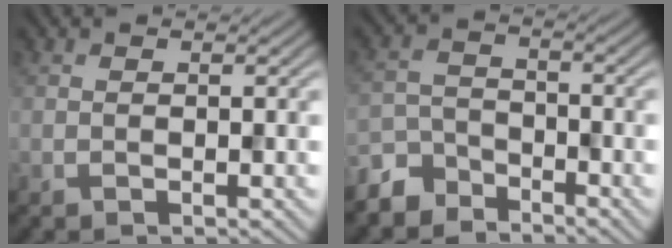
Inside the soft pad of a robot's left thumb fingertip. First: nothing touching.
{"total": 5.3, "force": [-4.6, 2.5, 1.1], "torque": [-0.027, -0.003, -0.104]}